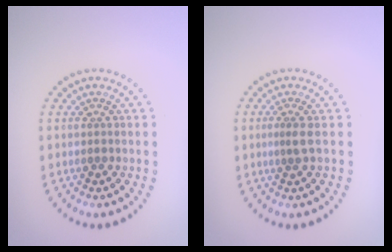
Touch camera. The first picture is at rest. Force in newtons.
{"total": 1.1, "press": 0.6, "slide": 0.9}